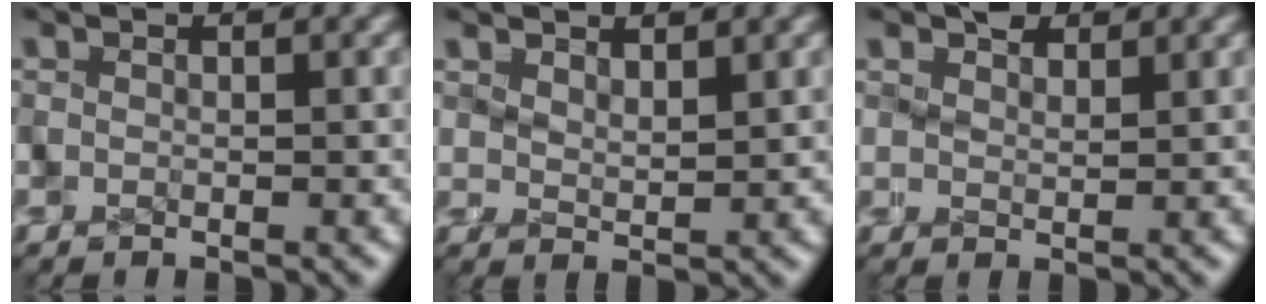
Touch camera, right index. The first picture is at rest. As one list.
[{"total": 2.4, "force": [2.1, 0.4, 0.9], "torque": [-0.020, -0.006, 0.040]}, {"total": 2.3, "force": [1.8, 1.1, 1.0], "torque": [-0.011, -0.005, 0.031]}]